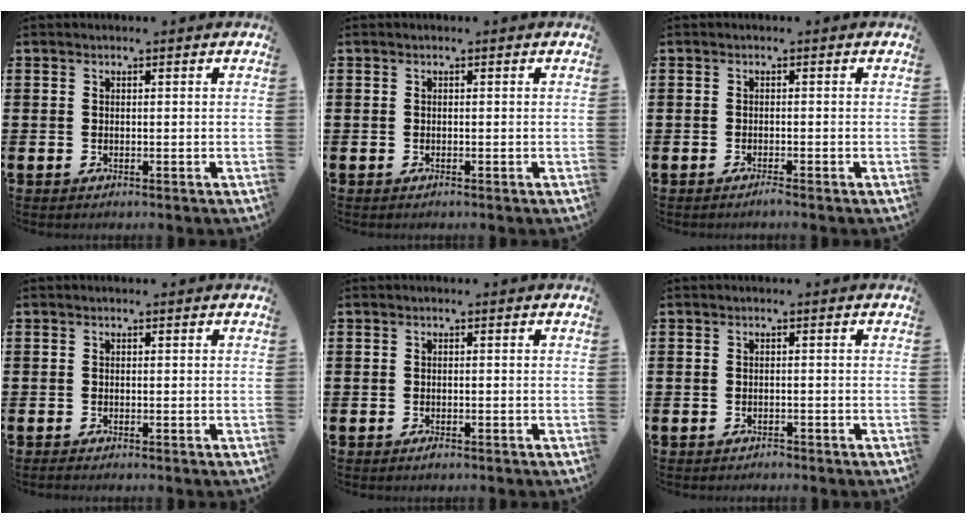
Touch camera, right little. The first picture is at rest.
{"total": 0.0}
{"total": 0.8, "force": [-0.7, -0.1, 0.4], "torque": [-0.007, -0.003, -0.013]}
{"total": 0.0}
{"total": 0.6, "force": [-0.3, 0.2, 0.5], "torque": [-0.010, -0.001, -0.006]}
{"total": 0.5, "force": [-0.5, 0.1, 0.0], "torque": [-0.003, -0.001, -0.011]}